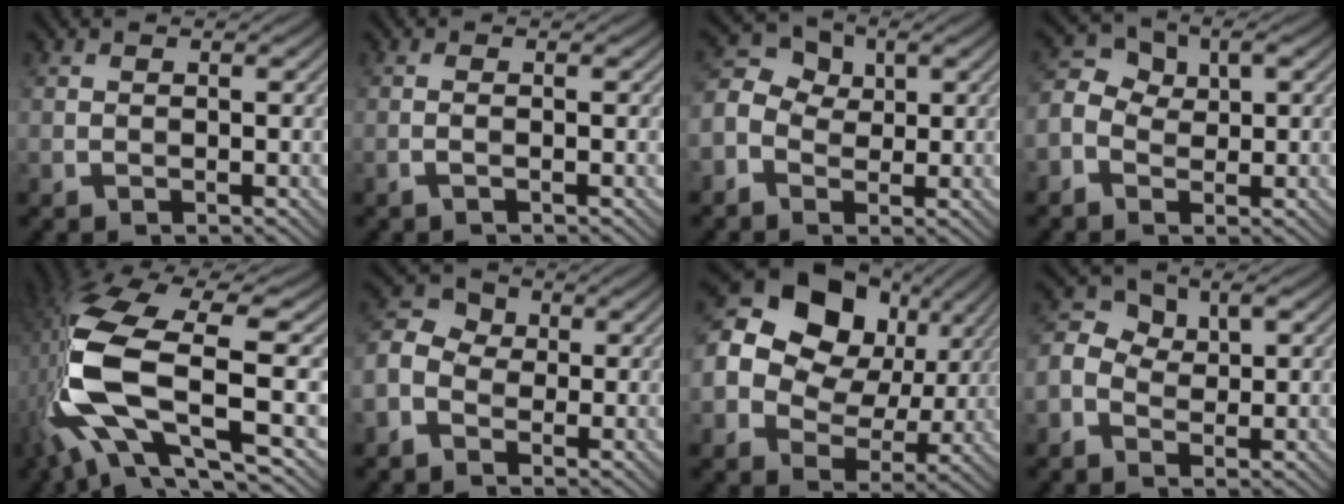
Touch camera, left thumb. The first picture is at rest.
{"total": 1.0, "force": [-0.5, -0.2, 0.8], "torque": [-0.018, 0.005, -0.013]}
{"total": 5.1, "force": [-0.8, 4.1, 3.0], "torque": [-0.077, 0.014, -0.027]}
{"total": 4.3, "force": [-0.7, 3.2, 2.7], "torque": [-0.063, 0.014, -0.022]}
{"total": 15.5, "force": [-2.4, 5.2, 14.4], "torque": [-0.342, 0.001, -0.038]}
{"total": 5.5, "force": [-1.7, 4.2, 3.1], "torque": [-0.086, 0.011, -0.050]}
{"total": 17.9, "force": [4.1, 13.9, 10.6], "torque": [-0.261, 0.034, 0.092]}
{"total": 4.4, "force": [-0.2, 3.3, 2.9], "torque": [-0.067, 0.013, -0.010]}